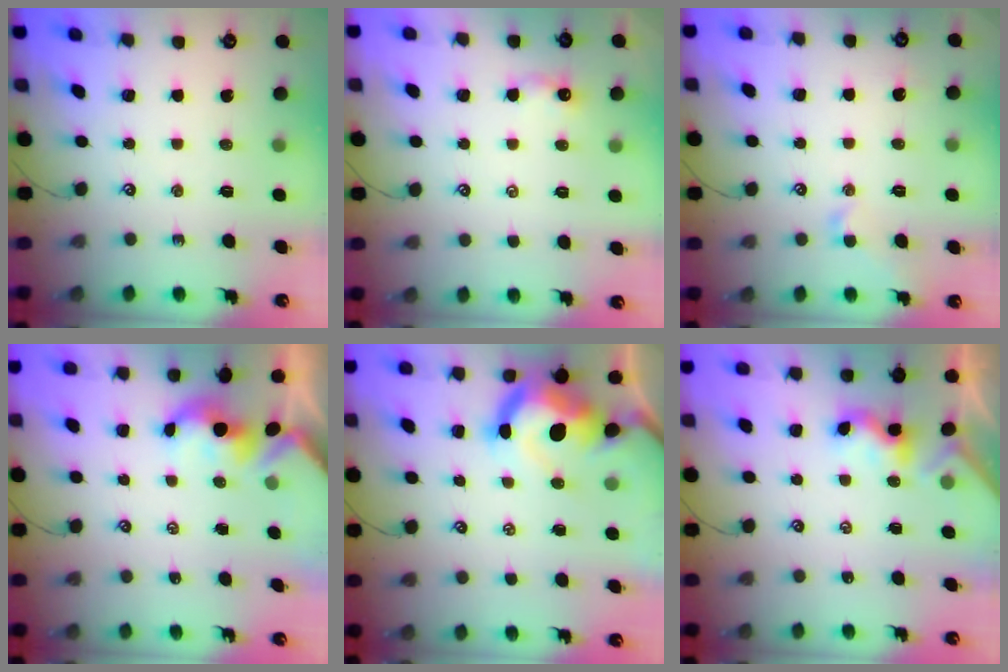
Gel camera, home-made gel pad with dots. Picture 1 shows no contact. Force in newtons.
{"total": 2.3, "press": 2.2, "slide": 0.3}
{"total": 2.7, "press": 2.6, "slide": 0.7}
{"total": 1.7, "press": 1.7, "slide": 0.2}
{"total": 13.1, "press": 12.9, "slide": 2.3}
{"total": 2.3, "press": 2.3, "slide": 0.2}